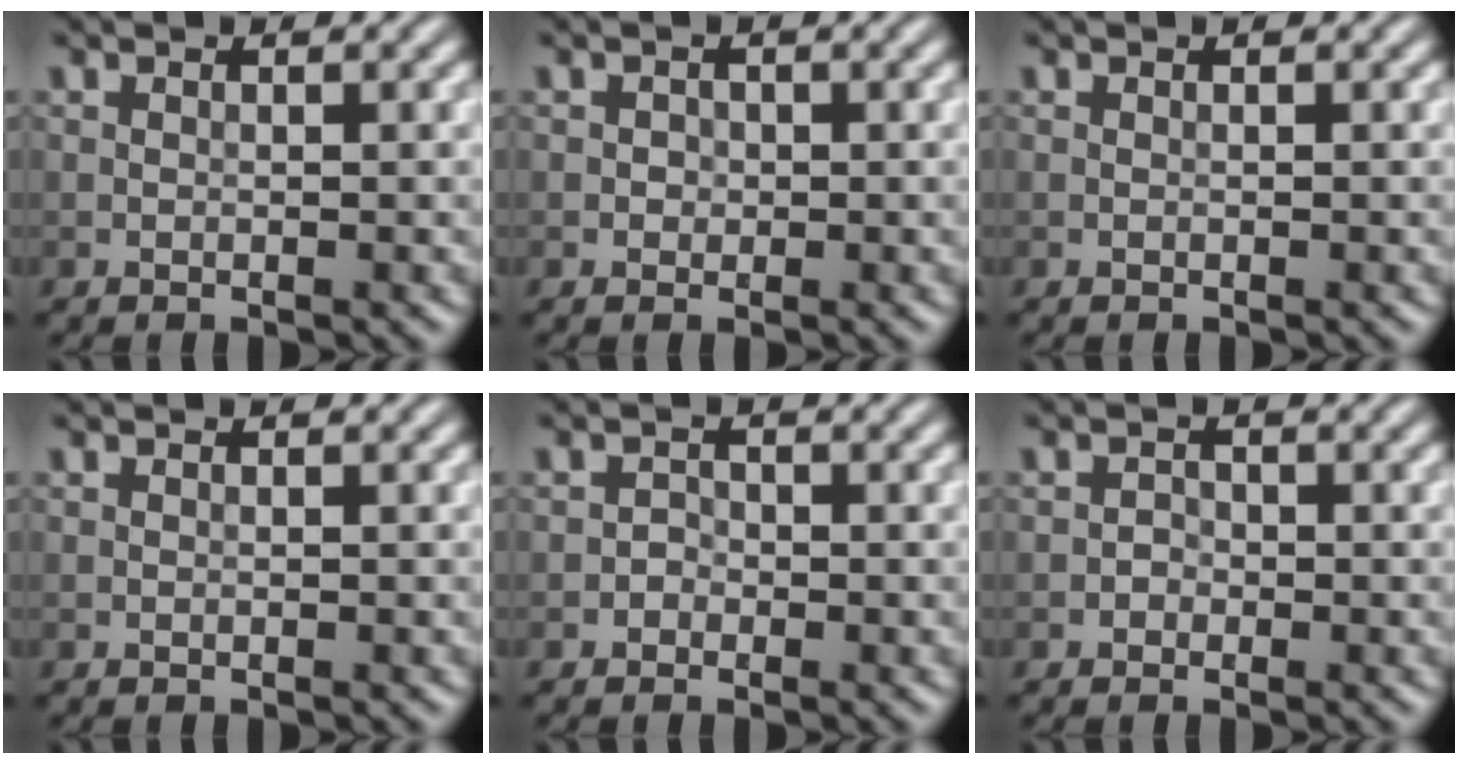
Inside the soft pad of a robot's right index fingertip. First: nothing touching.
{"total": 0.8, "force": [0.0, 0.8, 0.2], "torque": [0.003, -0.002, -0.001]}
{"total": 0.0}
{"total": 0.0}
{"total": 0.9, "force": [-0.5, 0.7, 0.1], "torque": [0.005, 0.001, -0.008]}
{"total": 0.8, "force": [-0.4, 0.7, 0.1], "torque": [0.002, 0.000, -0.008]}